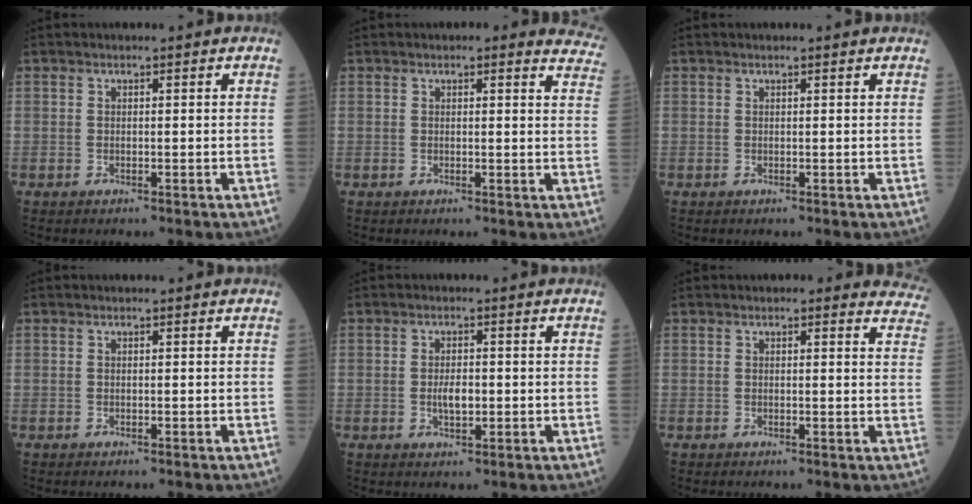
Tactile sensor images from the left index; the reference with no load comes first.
{"total": 7.2, "force": [6.6, 2.1, 1.9], "torque": [0.012, -0.023, 0.033]}
{"total": 0.7, "force": [0.6, 0.0, 0.2], "torque": [-0.012, -0.001, 0.003]}
{"total": 0.0}
{"total": 2.8, "force": [-0.7, 1.2, 2.4], "torque": [-0.049, -0.004, -0.010]}
{"total": 6.6, "force": [6.1, 2.3, 1.2], "torque": [0.024, -0.022, 0.026]}